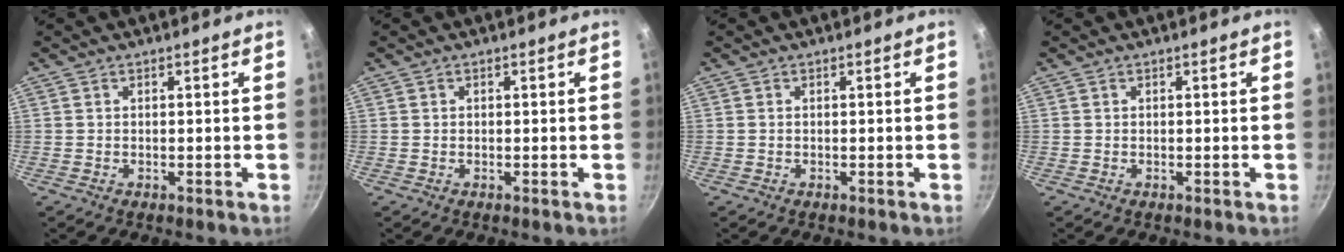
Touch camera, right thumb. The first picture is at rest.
{"total": 0.0}
{"total": 0.0}
{"total": 0.0}